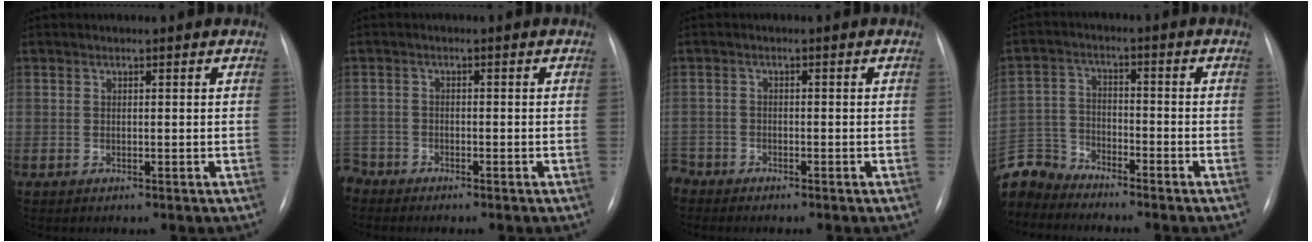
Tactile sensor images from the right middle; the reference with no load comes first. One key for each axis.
{"total": 3.0, "fx": -2.8, "fy": 1.1, "fz": -0.2, "tx": 0.009, "ty": -0.002, "tz": -0.054}
{"total": 2.6, "fx": -2.4, "fy": 1.0, "fz": -0.2, "tx": 0.007, "ty": -0.001, "tz": -0.047}
{"total": 7.8, "fx": -7.6, "fy": 1.9, "fz": -0.4, "tx": 0.006, "ty": 0.010, "tz": -0.158}